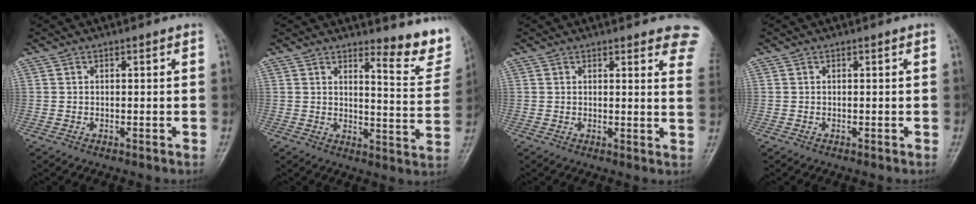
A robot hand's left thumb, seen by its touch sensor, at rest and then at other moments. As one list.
[{"total": 9.3, "force": [7.6, 2.4, 4.8], "torque": [-0.032, -0.072, 0.091]}, {"total": 9.1, "force": [7.8, 2.4, 4.1], "torque": [-0.007, -0.032, 0.061]}, {"total": 0.0}]